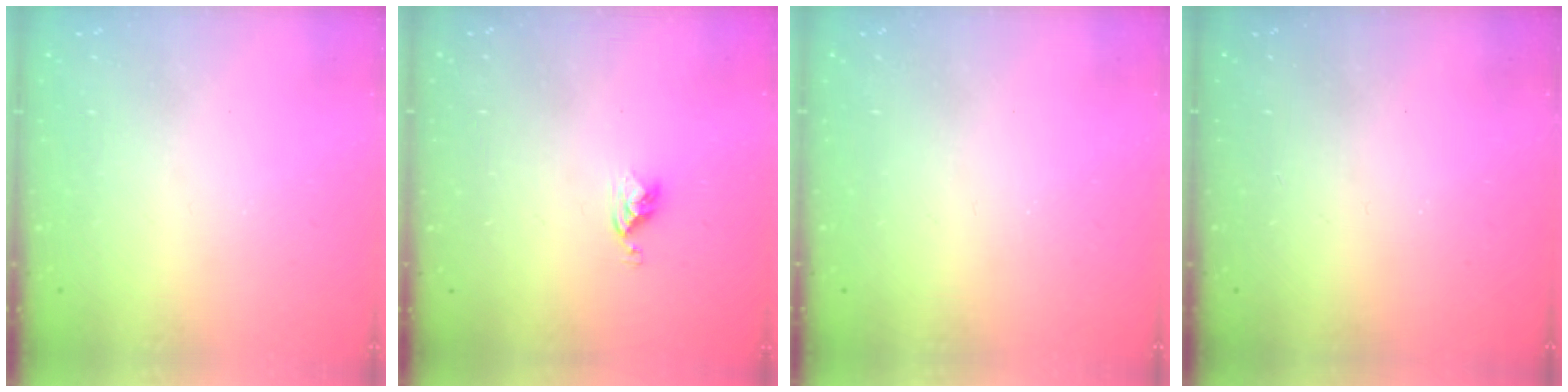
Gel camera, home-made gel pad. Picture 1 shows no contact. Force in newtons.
{"total": 5.2, "press": 5.2, "slide": 0.6}
{"total": 0.0}
{"total": 0.0}